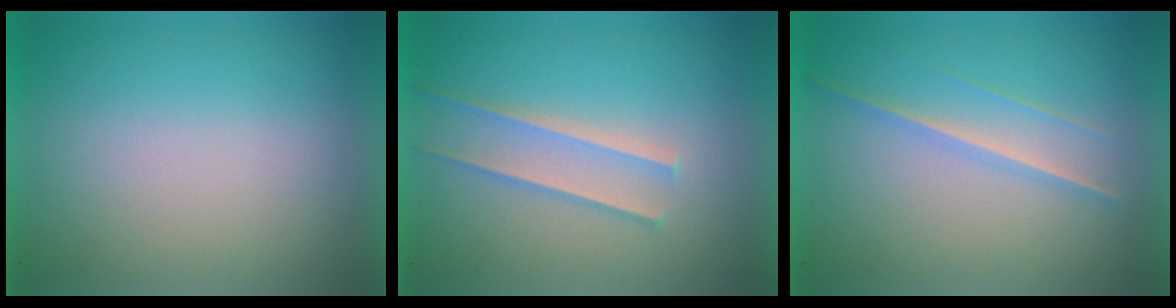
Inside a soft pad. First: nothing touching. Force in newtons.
{"total": 1.7}
{"total": 1.3}